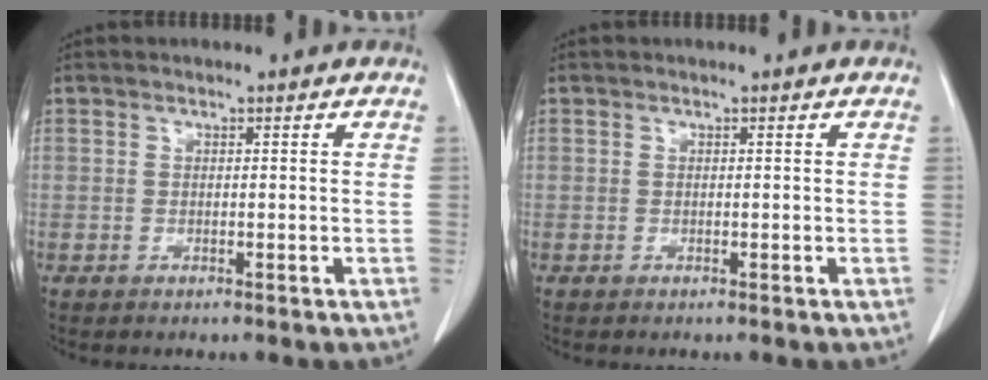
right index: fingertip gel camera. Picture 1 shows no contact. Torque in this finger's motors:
{"motor_torque": [0.01, -0.01, 0.04, -0.01]}